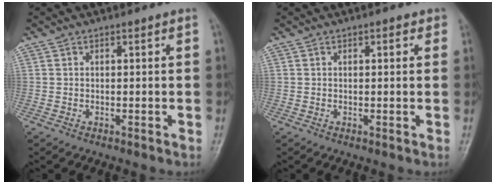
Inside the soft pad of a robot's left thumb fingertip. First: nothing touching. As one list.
[{"total": 1.4, "force": [0.7, 0.8, 1.0], "torque": [-0.006, 0.001, 0.005]}]